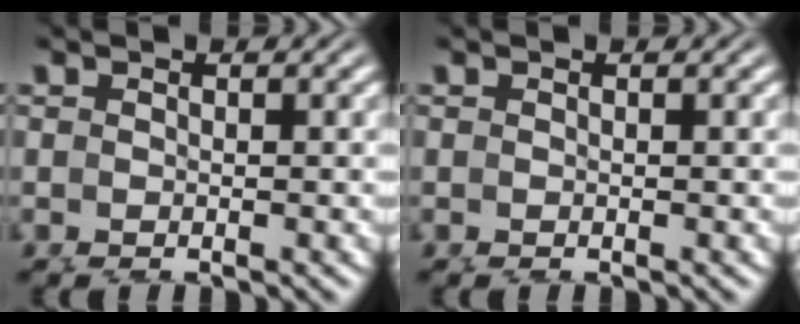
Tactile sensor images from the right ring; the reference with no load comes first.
{"total": 0.0}